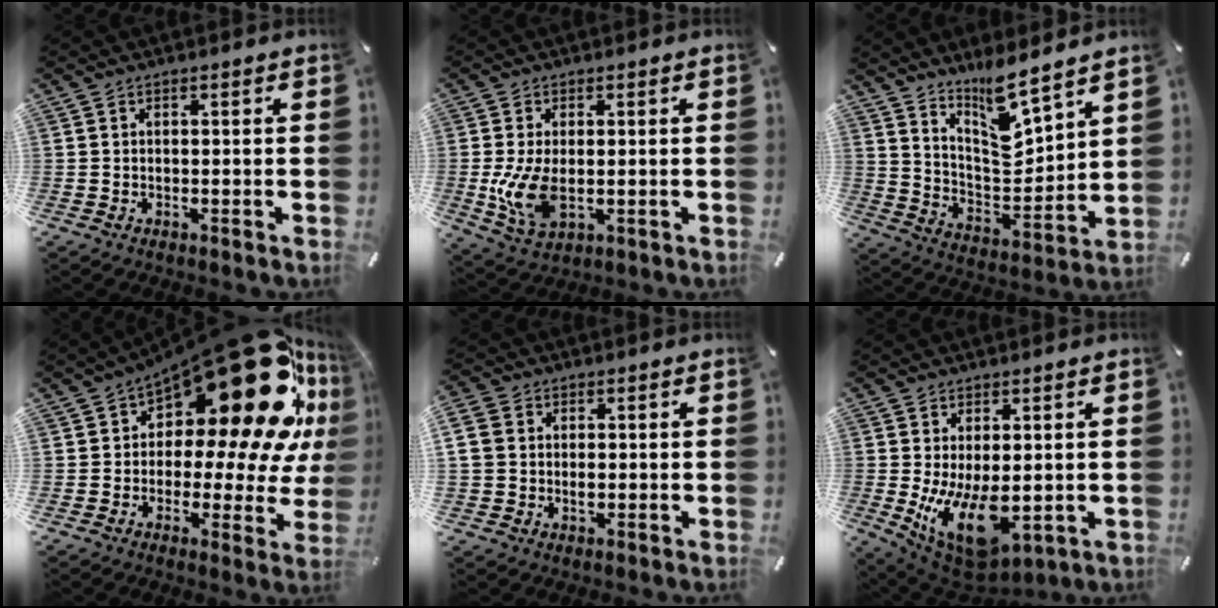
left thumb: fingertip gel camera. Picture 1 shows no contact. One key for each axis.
{"total": 9.5, "fx": -0.7, "fy": 5.2, "fz": 7.9, "tx": -0.178, "ty": -0.015, "tz": -0.011}
{"total": 10.7, "fx": 9.3, "fy": 2.8, "fz": 4.6, "tx": -0.079, "ty": -0.086, "tz": 0.163}
{"total": 27.5, "fx": 12.2, "fy": 12.1, "fz": 21.4, "tx": -0.290, "ty": -0.116, "tz": 0.211}
{"total": 5.6, "fx": 0.3, "fy": 5.0, "fz": 2.5, "tx": -0.069, "ty": 0.000, "tz": 0.003}
{"total": 13.4, "fx": -1.0, "fy": 7.1, "fz": 11.3, "tx": -0.191, "ty": -0.019, "tz": -0.006}